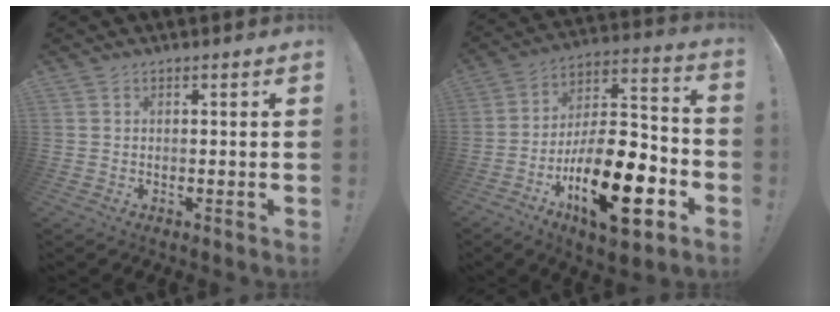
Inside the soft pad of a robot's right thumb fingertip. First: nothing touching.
{"total": 24.2, "force": [-9.7, 9.9, 19.8], "torque": [-0.339, 0.048, -0.152]}